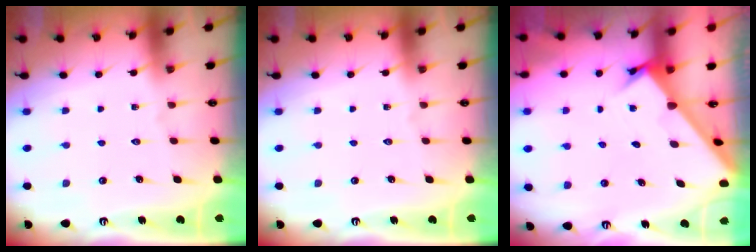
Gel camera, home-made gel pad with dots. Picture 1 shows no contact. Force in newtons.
{"total": 0.0}
{"total": 2.1, "press": 2.1, "slide": 0.2}